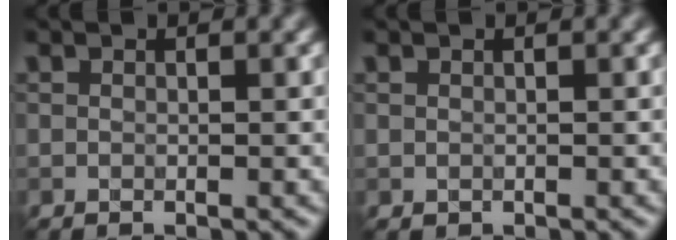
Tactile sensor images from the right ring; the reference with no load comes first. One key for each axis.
{"total": 0.0}